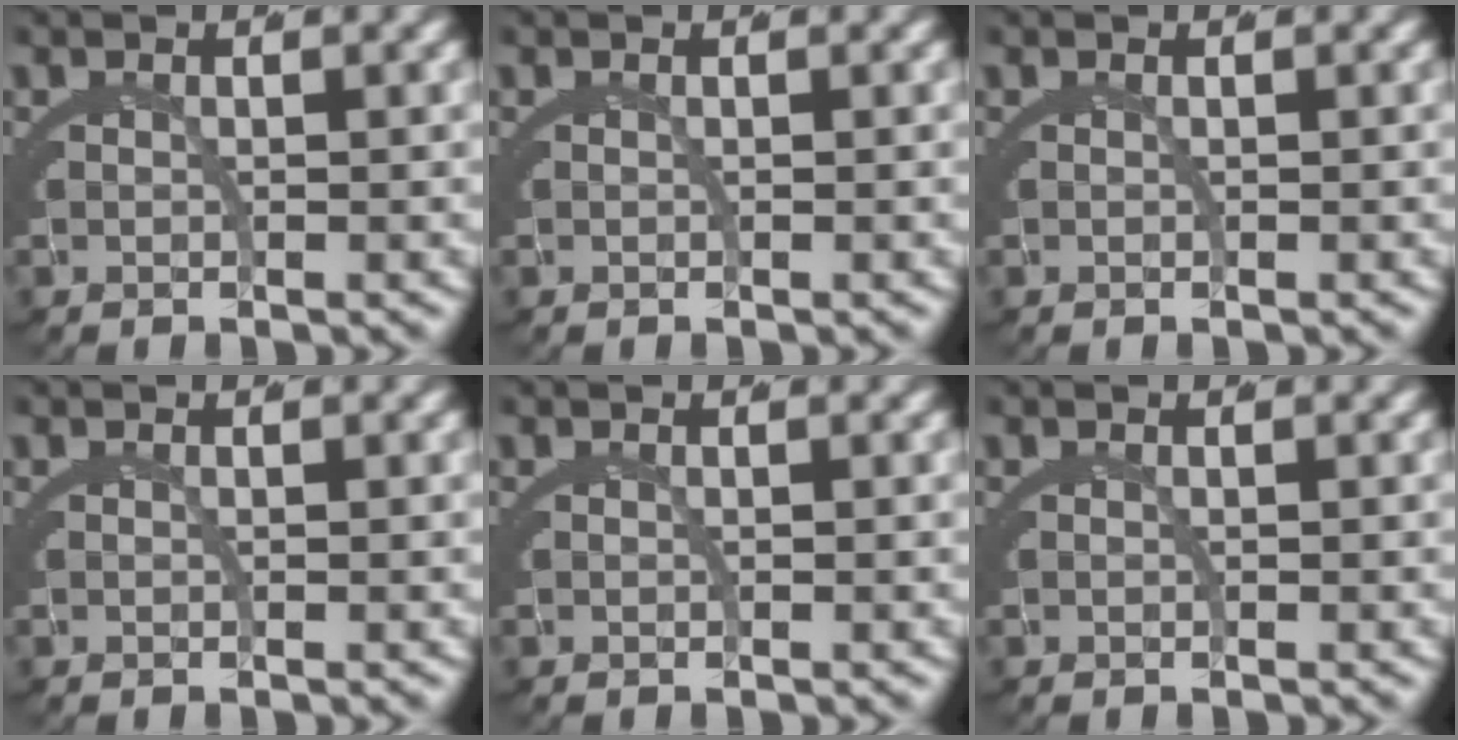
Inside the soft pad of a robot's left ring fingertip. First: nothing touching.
{"total": 0.0}
{"total": 0.0}
{"total": 0.0}
{"total": 0.0}
{"total": 0.0}